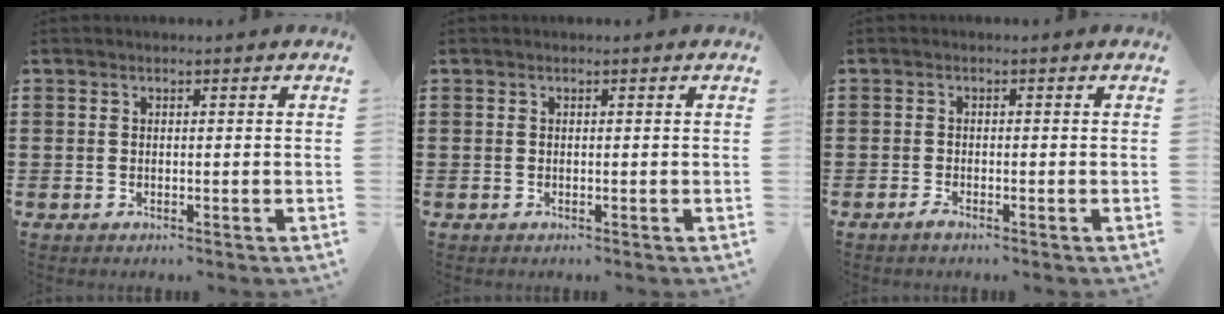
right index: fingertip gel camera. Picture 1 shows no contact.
{"total": 0.0}
{"total": 1.0, "force": [-0.8, 0.1, 0.6], "torque": [-0.020, -0.008, -0.018]}